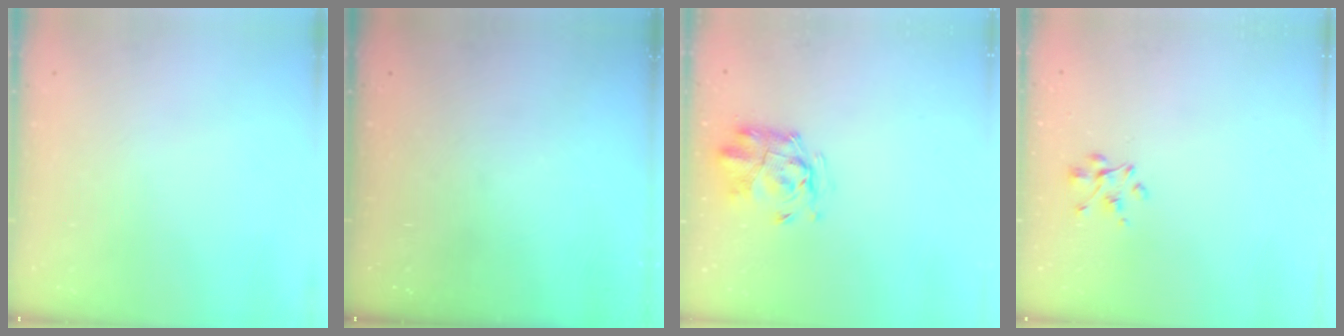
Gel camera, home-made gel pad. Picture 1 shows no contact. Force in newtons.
{"total": 0.0}
{"total": 2.6, "press": 2.4, "slide": 0.9}
{"total": 2.4, "press": 2.3, "slide": 0.8}